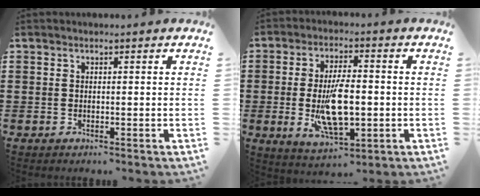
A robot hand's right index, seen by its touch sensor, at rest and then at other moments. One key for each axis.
{"total": 10.0, "fx": -1.4, "fy": 4.1, "fz": 9.0, "tx": -0.178, "ty": -0.011, "tz": -0.026}